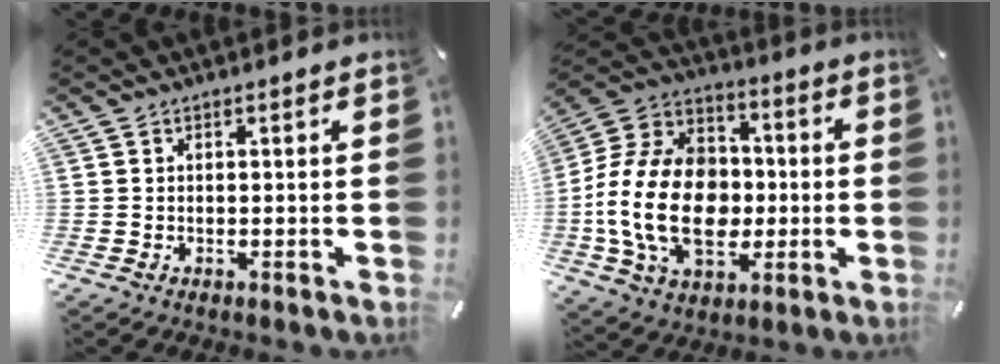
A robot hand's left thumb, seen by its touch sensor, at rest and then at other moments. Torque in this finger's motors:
{"motor_torque": [2.02, 2.91, 2.76, 0.00, 0.43]}